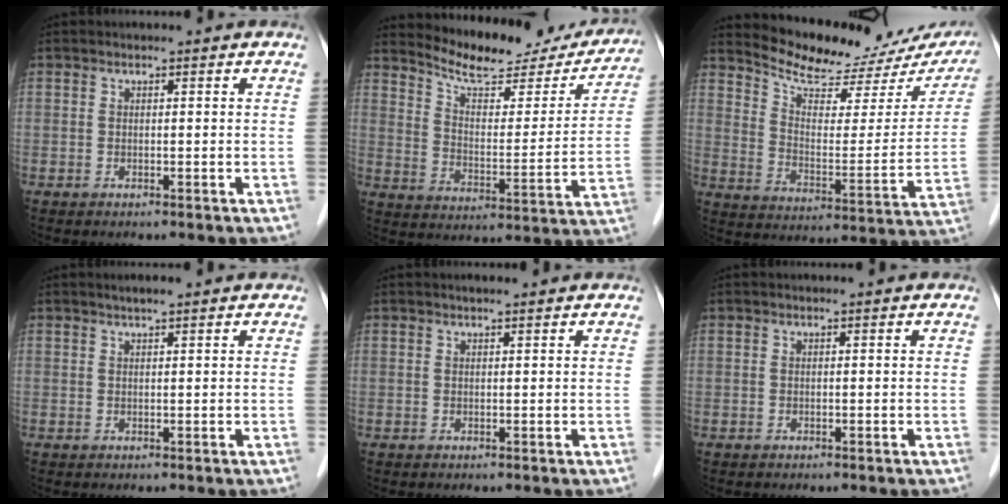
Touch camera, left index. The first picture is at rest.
{"total": 18.5, "force": [17.2, 4.6, 5.2], "torque": [-0.066, -0.026, 0.229]}
{"total": 19.2, "force": [17.5, 5.6, 5.6], "torque": [-0.071, -0.036, 0.226]}
{"total": 1.5, "force": [1.2, 0.1, 0.9], "torque": [-0.019, 0.007, 0.021]}
{"total": 1.1, "force": [1.0, 0.1, 0.6], "torque": [-0.013, 0.007, 0.017]}
{"total": 0.0}